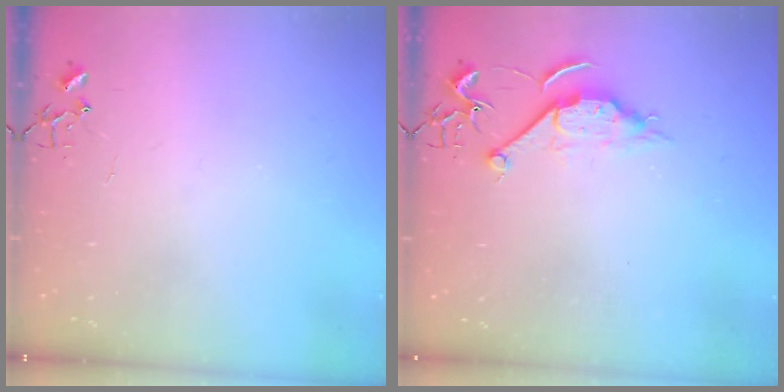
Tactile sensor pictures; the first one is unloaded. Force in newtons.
{"total": 7.7, "press": 7.6, "slide": 0.8}